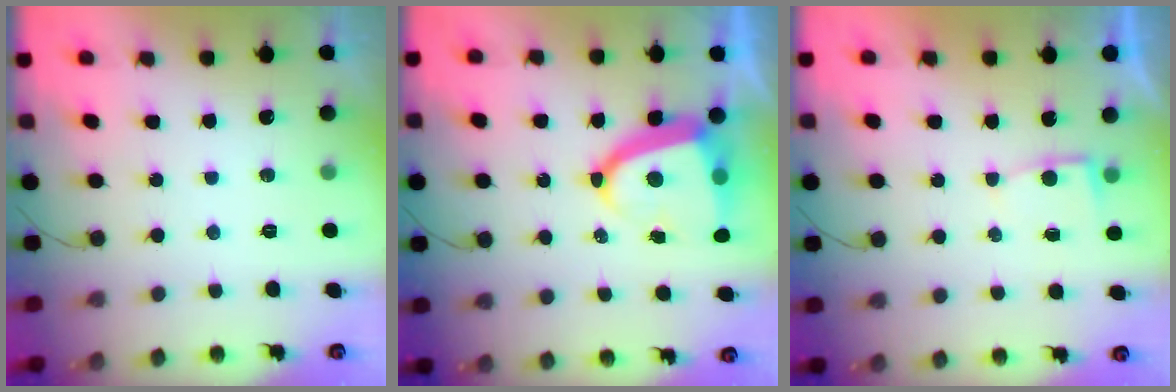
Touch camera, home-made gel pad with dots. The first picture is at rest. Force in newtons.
{"total": 12.8, "press": 12.7, "slide": 1.6}
{"total": 2.8, "press": 2.8, "slide": 0.3}